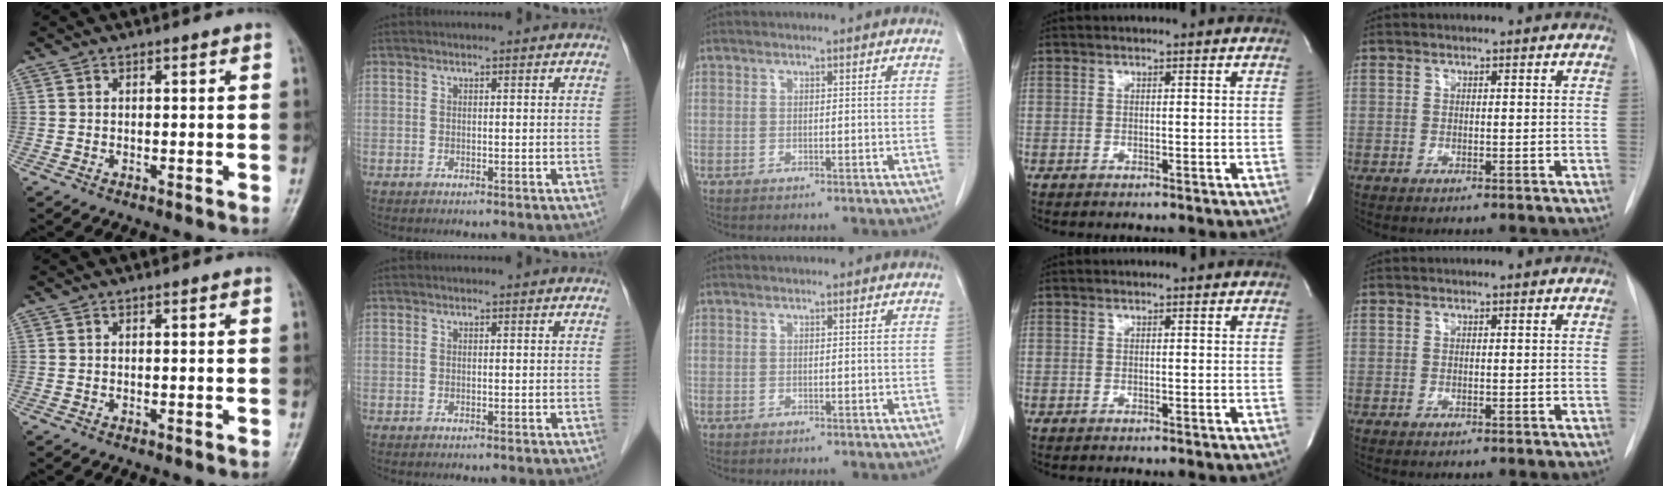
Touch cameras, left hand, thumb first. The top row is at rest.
{}